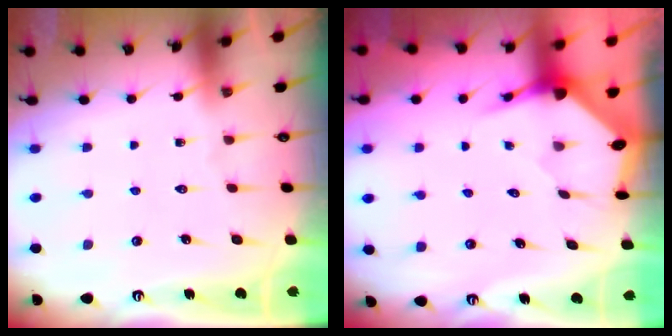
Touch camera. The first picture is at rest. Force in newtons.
{"total": 3.6, "press": 3.6, "slide": 0.4}